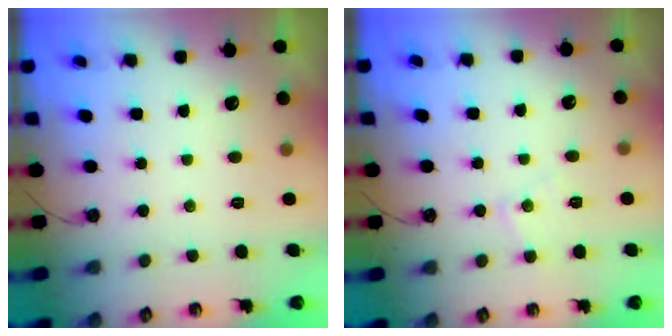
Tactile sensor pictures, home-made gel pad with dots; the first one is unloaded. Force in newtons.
{"total": 5.5, "press": 5.5, "slide": 0.3}